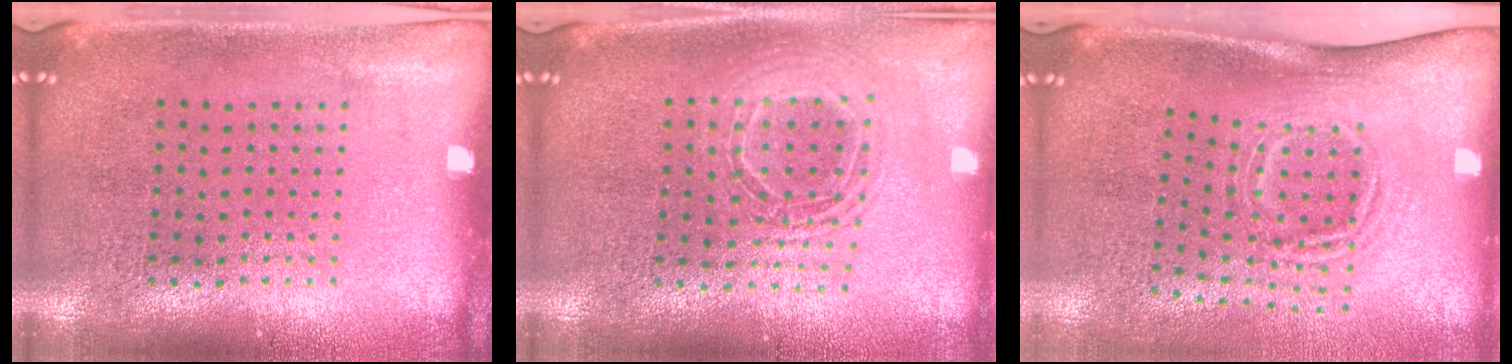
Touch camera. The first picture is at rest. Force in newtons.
{"total": 1.6, "press": 1.4, "slide": 0.8}
{"total": 1.9, "press": 1.3, "slide": 1.4}